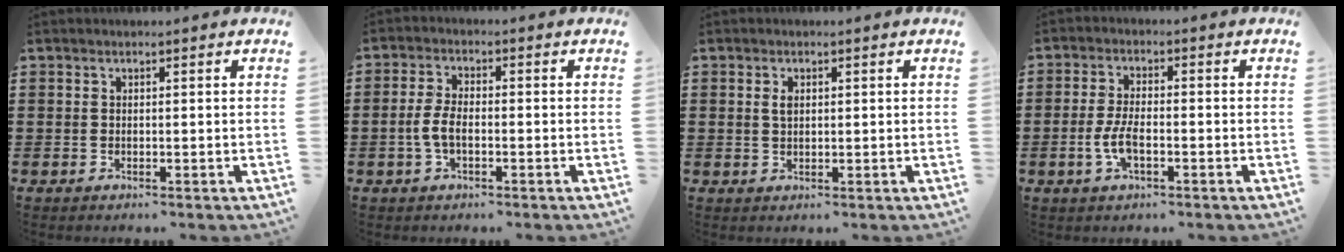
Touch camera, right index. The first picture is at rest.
{"total": 3.9, "force": [-1.0, 1.8, 3.3], "torque": [-0.087, -0.005, -0.027]}
{"total": 1.6, "force": [0.5, 0.8, 1.3], "torque": [-0.029, 0.006, 0.008]}
{"total": 4.7, "force": [-1.4, 1.9, 4.1], "torque": [-0.098, -0.004, -0.032]}